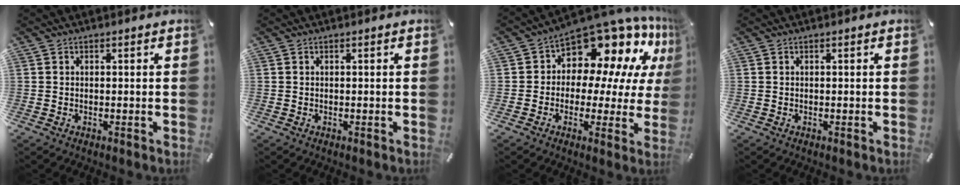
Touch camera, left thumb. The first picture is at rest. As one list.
[{"total": 0.0}, {"total": 13.2, "force": [8.9, 7.6, 6.1], "torque": [-0.098, -0.085, 0.156]}, {"total": 0.0}]